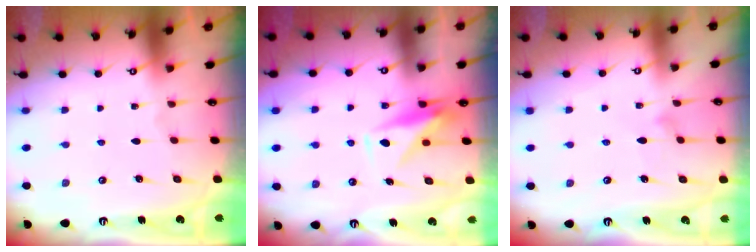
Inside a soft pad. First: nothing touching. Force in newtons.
{"total": 8.9, "press": 8.9, "slide": 0.3}
{"total": 8.2, "press": 8.1, "slide": 0.4}